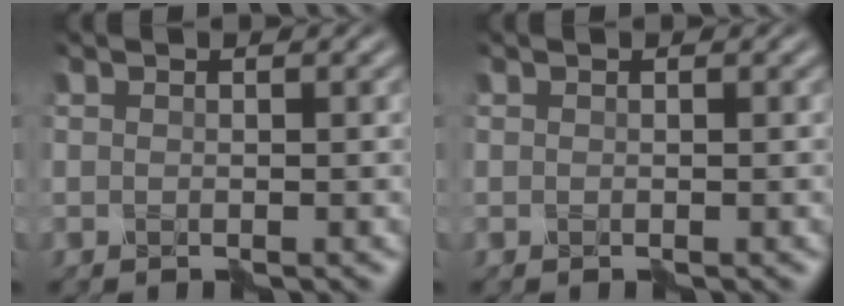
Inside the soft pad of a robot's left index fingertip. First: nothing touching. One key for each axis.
{"total": 0.0}